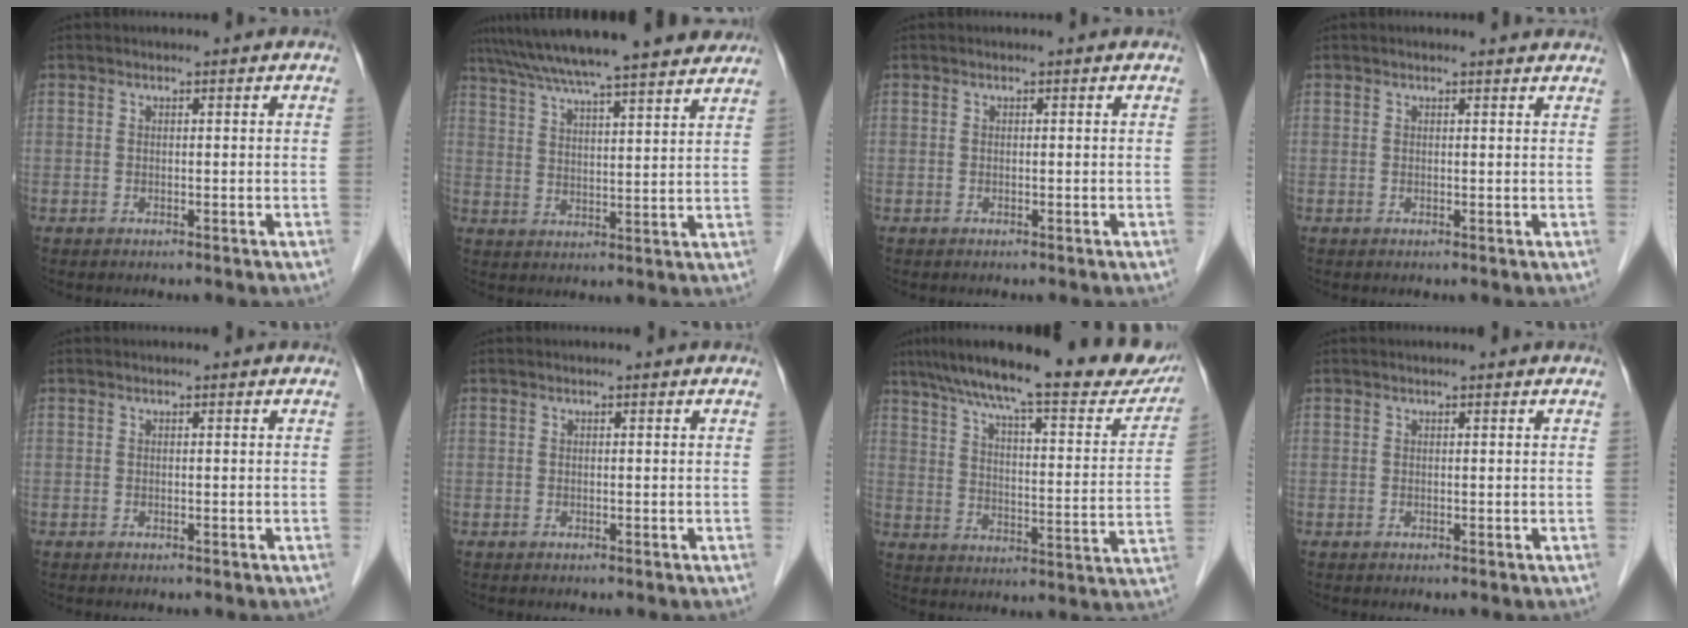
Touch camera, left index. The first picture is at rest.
{"total": 22.4, "force": [19.6, 1.7, 10.8], "torque": [-0.182, 0.025, 0.273]}
{"total": 0.0}
{"total": 4.2, "force": [4.0, 0.5, 1.2], "torque": [-0.015, 0.013, 0.033]}
{"total": 0.0}
{"total": 0.0}
{"total": 26.6, "force": [22.0, 4.7, 14.1], "torque": [-0.220, -0.017, 0.291]}
{"total": 0.8, "force": [0.8, 0.0, 0.3], "torque": [-0.006, 0.010, 0.011]}